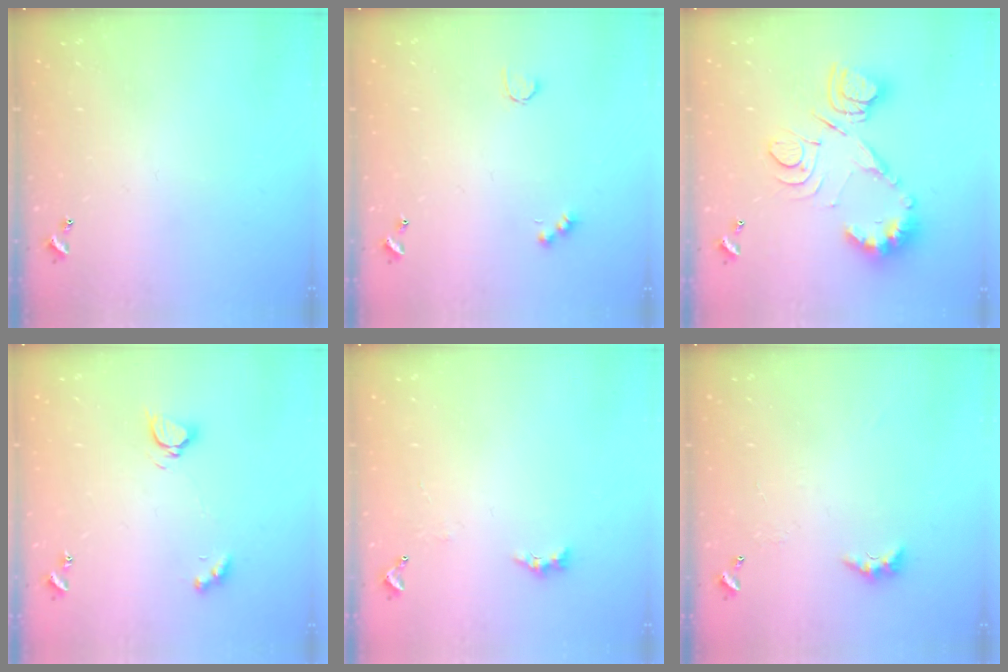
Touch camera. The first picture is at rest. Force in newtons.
{"total": 4.4, "press": 4.3, "slide": 0.9}
{"total": 16.2, "press": 16.1, "slide": 1.2}
{"total": 4.3, "press": 4.2, "slide": 0.4}
{"total": 2.0, "press": 1.9, "slide": 0.6}
{"total": 3.0, "press": 2.9, "slide": 0.7}